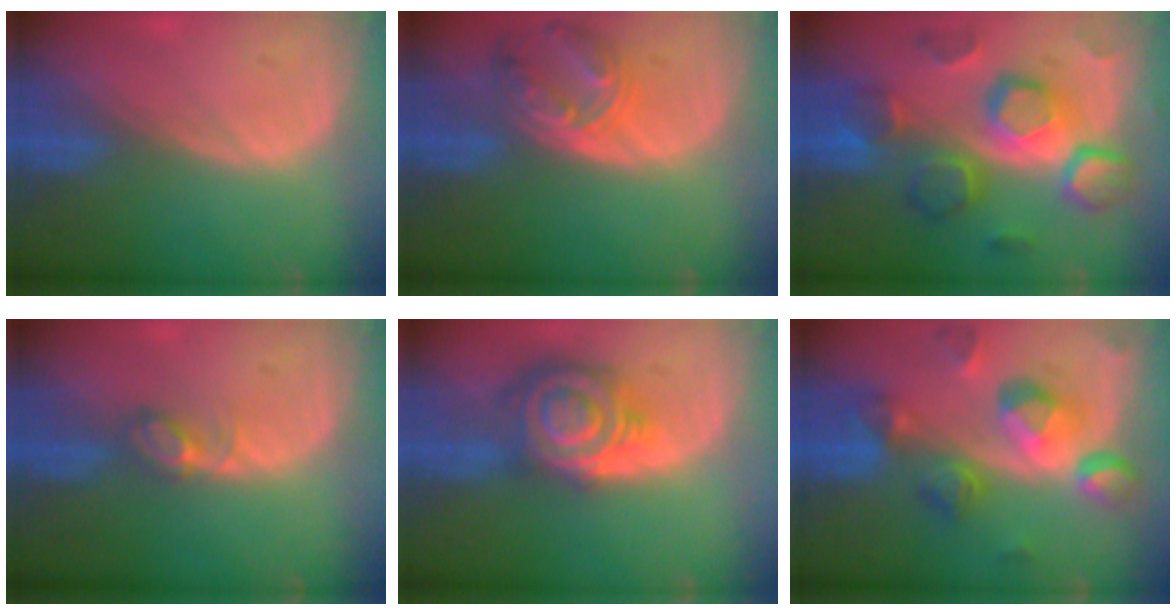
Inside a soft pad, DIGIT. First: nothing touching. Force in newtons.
{"total": 7.9, "press": 6.9, "slide": 3.9}
{"total": 11.5, "press": 11.4, "slide": 1.0}
{"total": 2.8, "press": 2.8, "slide": 0.4}
{"total": 9.2, "press": 9.2, "slide": 0.6}
{"total": 10.5, "press": 9.4, "slide": 4.7}